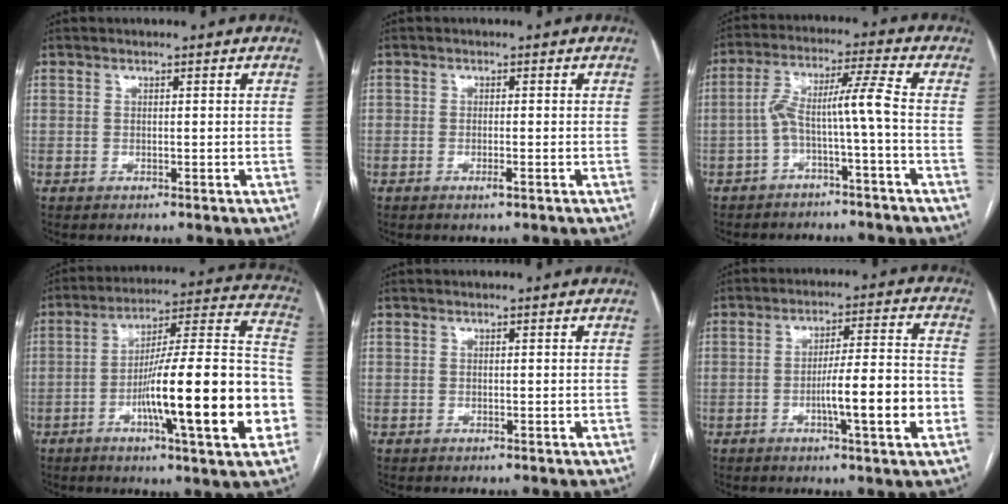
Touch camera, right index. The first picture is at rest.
{"total": 0.8, "force": [-0.4, 0.0, 0.7], "torque": [-0.013, 0.001, -0.005]}
{"total": 7.1, "force": [-2.3, -0.9, 6.7], "torque": [-0.124, 0.037, -0.036]}
{"total": 23.1, "force": [-6.8, 1.7, 22.0], "torque": [-0.283, 0.009, -0.101]}
{"total": 0.0}
{"total": 10.8, "force": [-3.2, 0.4, 10.3], "torque": [-0.159, 0.007, -0.048]}